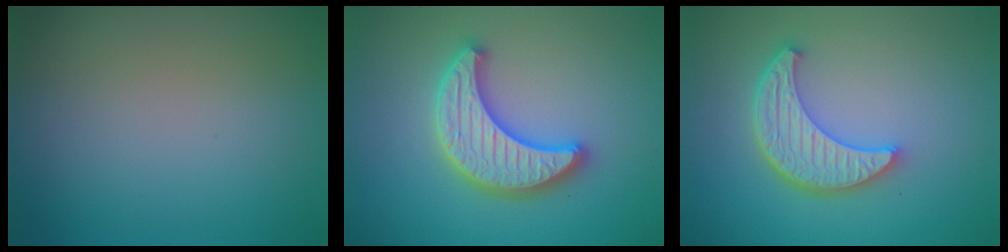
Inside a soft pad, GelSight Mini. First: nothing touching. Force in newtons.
{"total": 5.4, "press": 5.3, "slide": 0.9}
{"total": 5.6, "press": 4.2, "slide": 3.6}